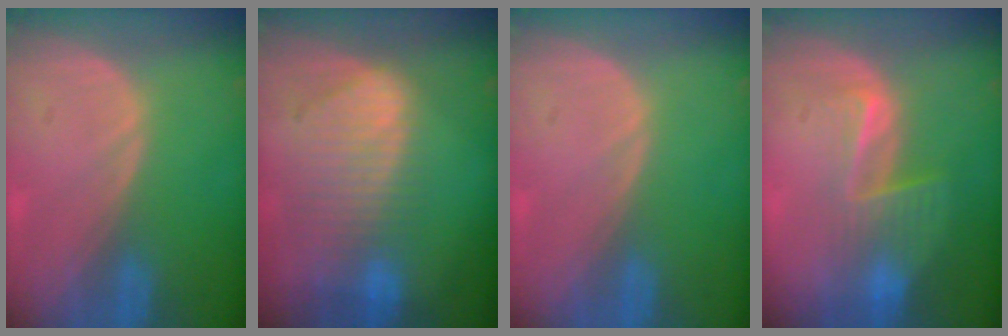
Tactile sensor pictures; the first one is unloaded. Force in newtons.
{"total": 9.3, "press": 8.2, "slide": 4.4}
{"total": 0.0}
{"total": 6.6, "press": 5.6, "slide": 3.5}